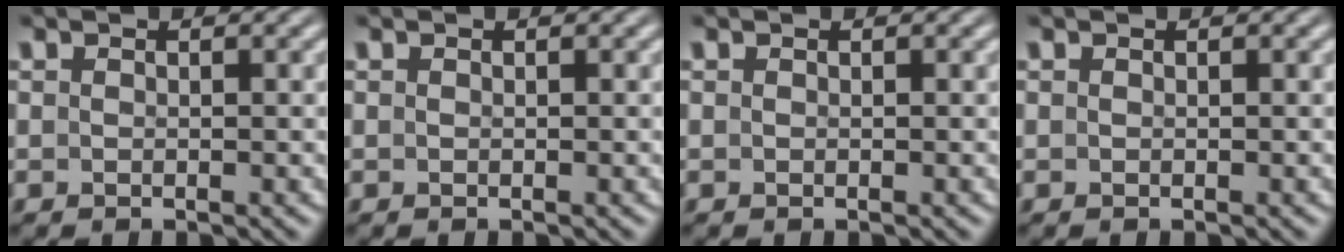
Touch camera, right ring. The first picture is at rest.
{"total": 0.0}
{"total": 0.0}
{"total": 0.0}